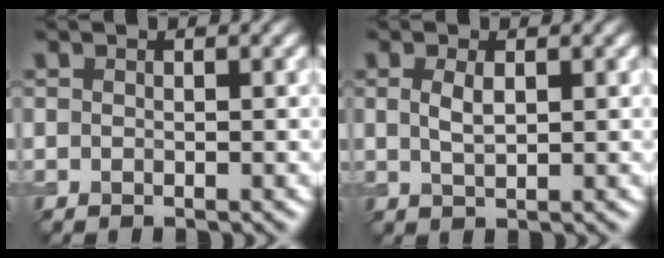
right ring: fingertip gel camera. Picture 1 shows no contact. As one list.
[{"total": 1.7, "force": [0.5, 0.6, 1.5], "torque": [-0.035, -0.001, 0.012]}]